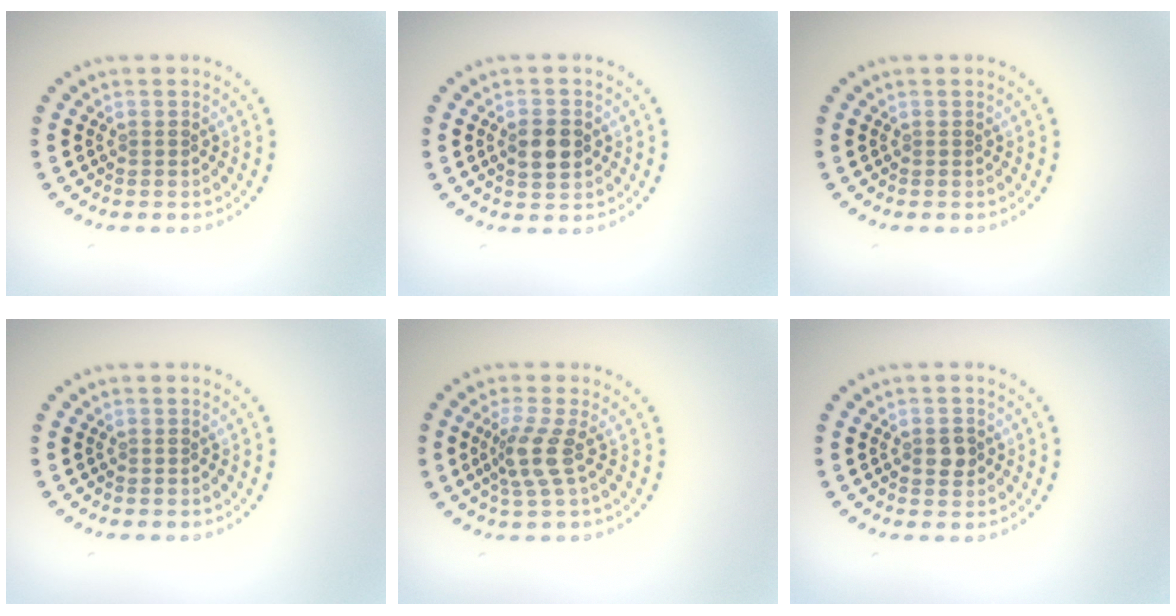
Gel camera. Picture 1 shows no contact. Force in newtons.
{"total": 2.9, "press": 2.9, "slide": 0.0}
{"total": 0.0}
{"total": 0.0}
{"total": 2.8, "press": 2.1, "slide": 1.8}
{"total": 1.6, "press": 1.6, "slide": 0.1}